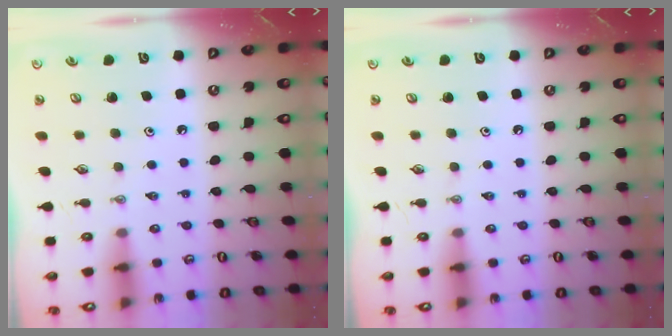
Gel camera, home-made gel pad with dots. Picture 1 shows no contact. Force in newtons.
{"total": 0.0}